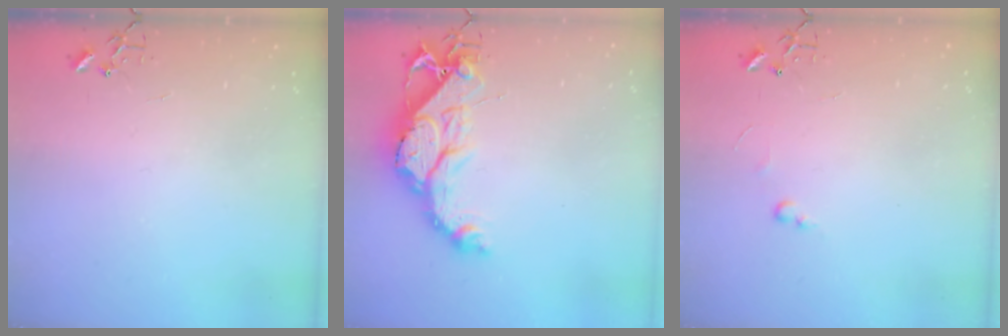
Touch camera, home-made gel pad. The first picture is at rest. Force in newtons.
{"total": 16.6, "press": 16.5, "slide": 1.3}
{"total": 2.7, "press": 2.7, "slide": 0.4}